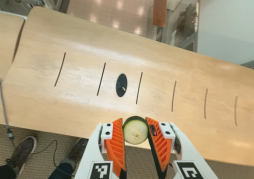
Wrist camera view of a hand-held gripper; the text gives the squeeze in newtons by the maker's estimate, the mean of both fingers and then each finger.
{"total": 9.1, "left": 9.1, "right": 9.0}